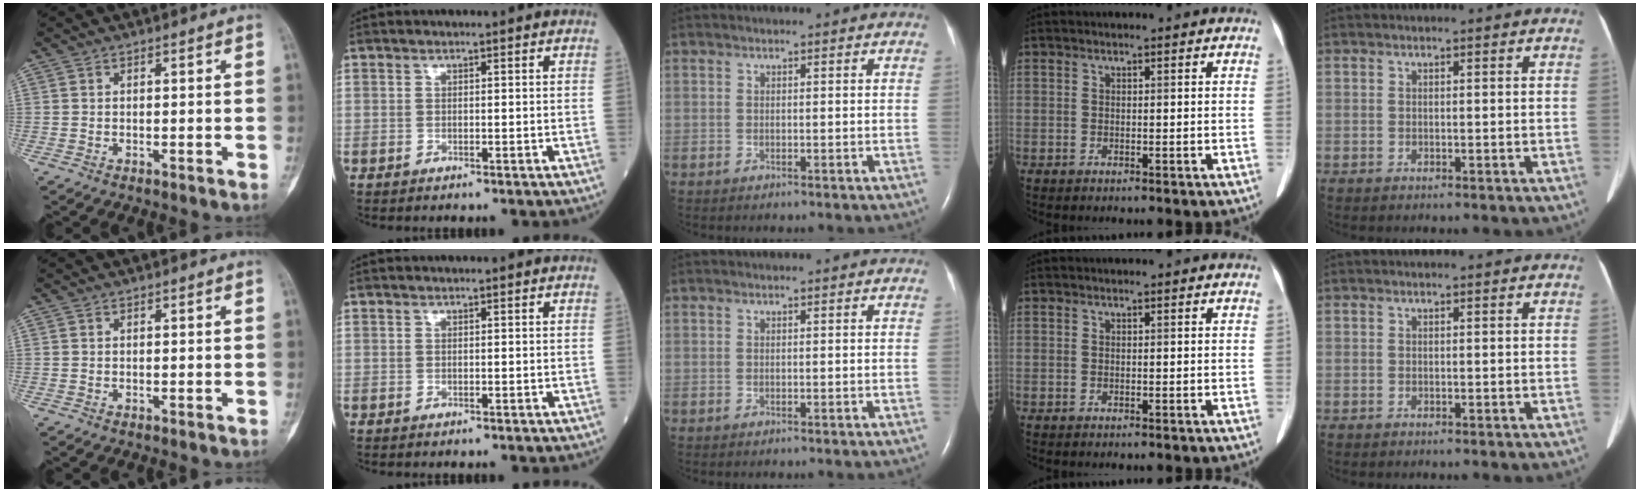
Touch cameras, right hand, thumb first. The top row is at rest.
{}